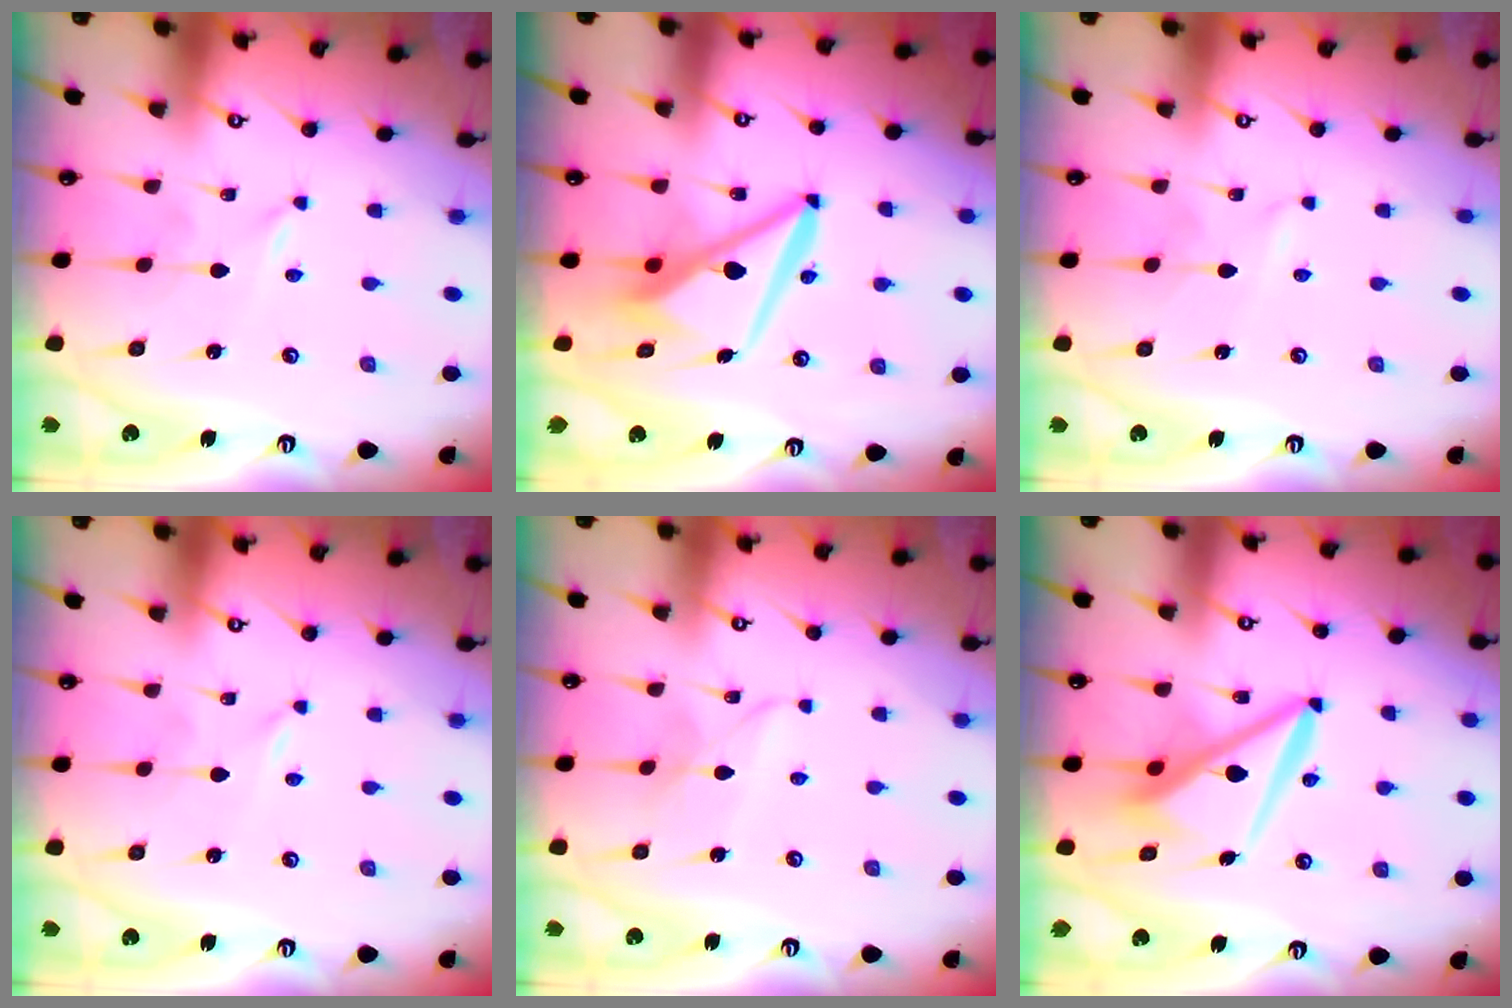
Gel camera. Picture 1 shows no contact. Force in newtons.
{"total": 10.3, "press": 10.2, "slide": 1.7}
{"total": 1.7, "press": 1.7, "slide": 0.1}
{"total": 0.0}
{"total": 4.9, "press": 4.9, "slide": 0.3}
{"total": 10.7, "press": 10.6, "slide": 1.3}